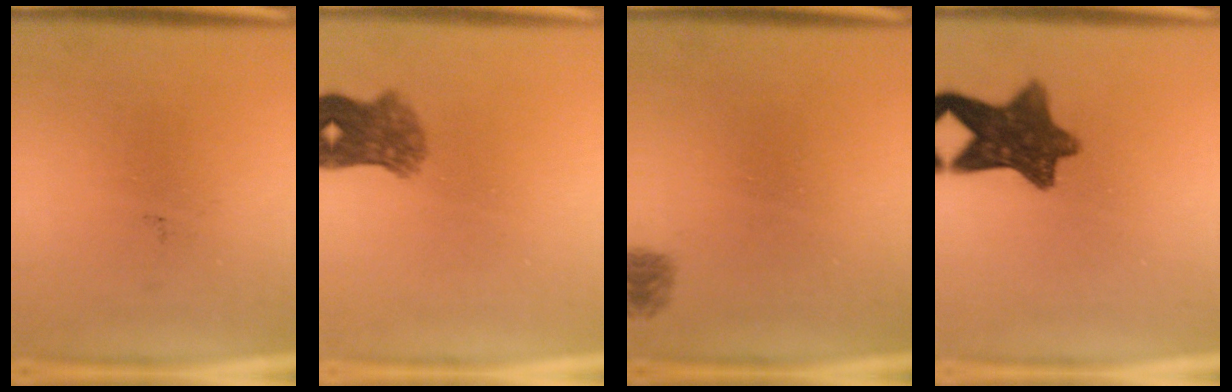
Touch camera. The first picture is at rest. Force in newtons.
{"total": 5.2}
{"total": 1.4}
{"total": 9.9}